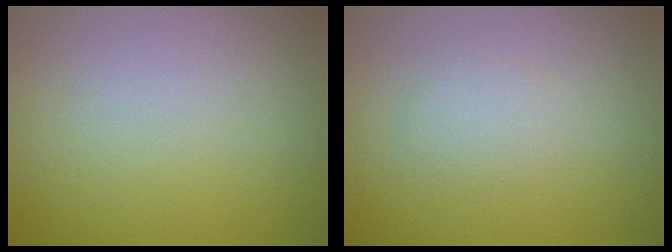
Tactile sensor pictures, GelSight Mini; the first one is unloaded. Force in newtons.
{"total": 1.5, "press": 1.5, "slide": 0.0}